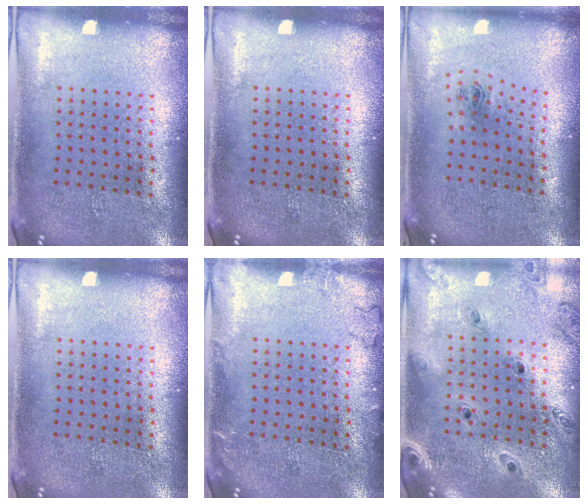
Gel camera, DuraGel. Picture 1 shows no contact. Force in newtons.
{"total": 0.0}
{"total": 0.9, "press": 0.4, "slide": 0.9}
{"total": 0.0}
{"total": 1.2, "press": 1.2, "slide": 0.3}
{"total": 0.9, "press": 0.9, "slide": 0.1}